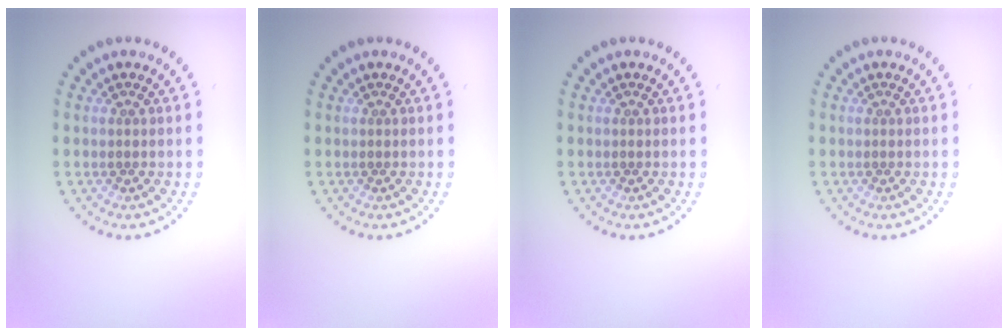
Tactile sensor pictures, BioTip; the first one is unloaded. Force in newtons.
{"total": 0.0}
{"total": 0.0}
{"total": 0.0}